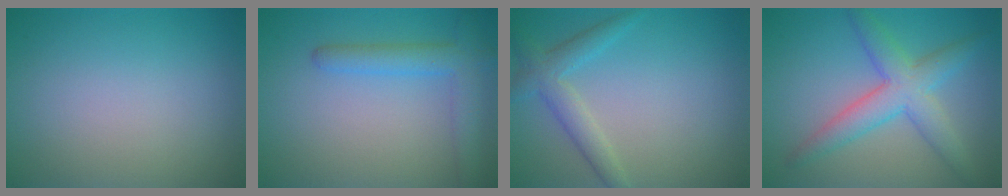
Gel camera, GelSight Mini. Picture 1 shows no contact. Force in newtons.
{"total": 3.5, "press": 3.5, "slide": 0.2}
{"total": 3.0, "press": 3.0, "slide": 0.3}
{"total": 5.0, "press": 5.0, "slide": 0.1}